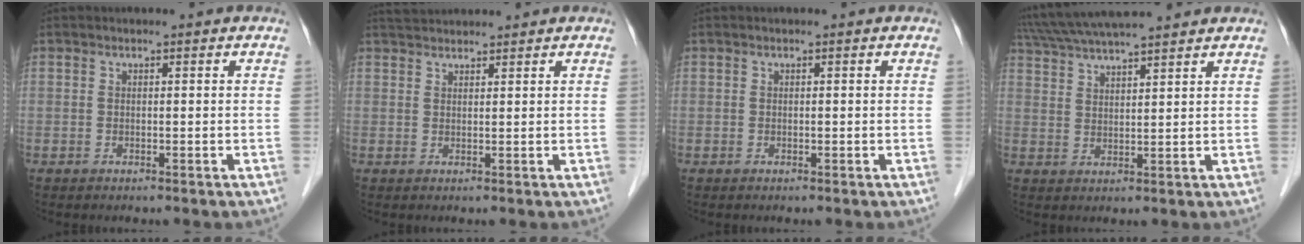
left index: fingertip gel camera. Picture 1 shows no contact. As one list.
[{"total": 3.3, "force": [3.2, 0.2, 0.7], "torque": [-0.014, 0.030, 0.061]}, {"total": 0.0}, {"total": 13.5, "force": [12.0, 0.7, 6.1], "torque": [-0.118, 0.040, 0.195]}]